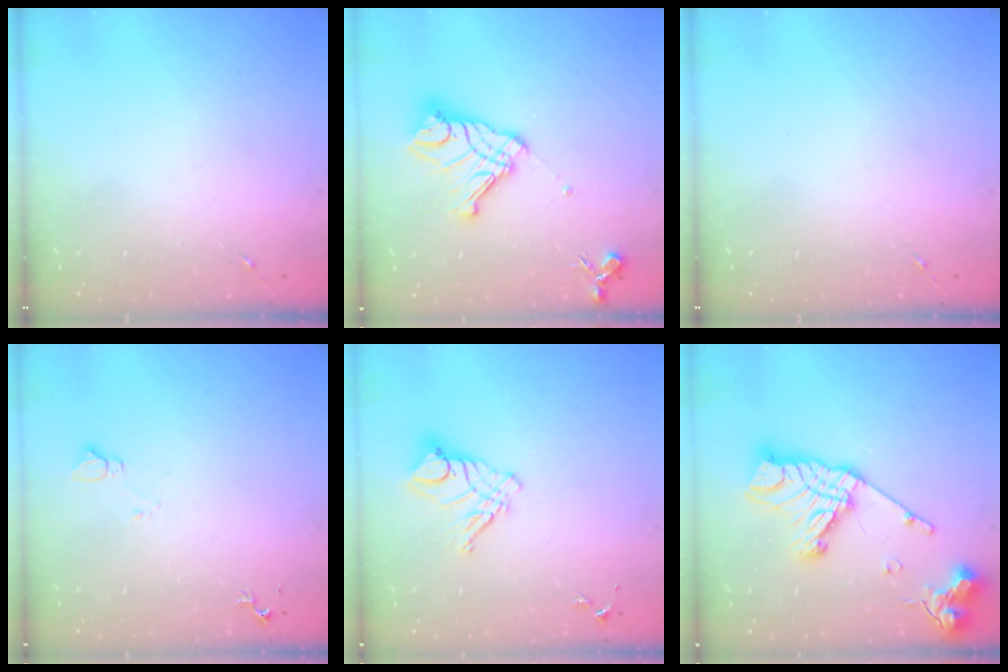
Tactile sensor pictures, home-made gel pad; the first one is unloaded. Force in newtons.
{"total": 15.8, "press": 15.7, "slide": 1.7}
{"total": 0.0}
{"total": 6.1, "press": 6.0, "slide": 0.8}
{"total": 10.7, "press": 10.6, "slide": 1.1}
{"total": 20.7, "press": 20.6, "slide": 1.9}